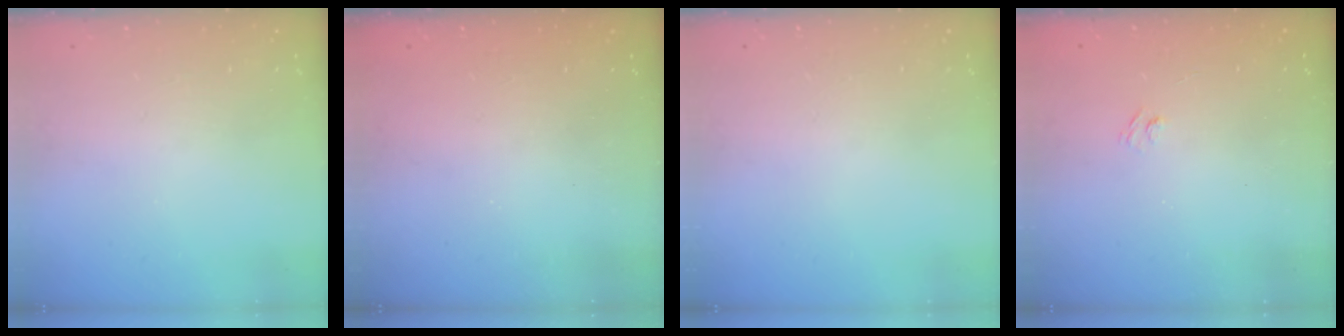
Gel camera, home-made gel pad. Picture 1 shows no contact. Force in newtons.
{"total": 2.4, "press": 2.3, "slide": 0.8}
{"total": 0.0}
{"total": 2.2, "press": 2.0, "slide": 1.0}